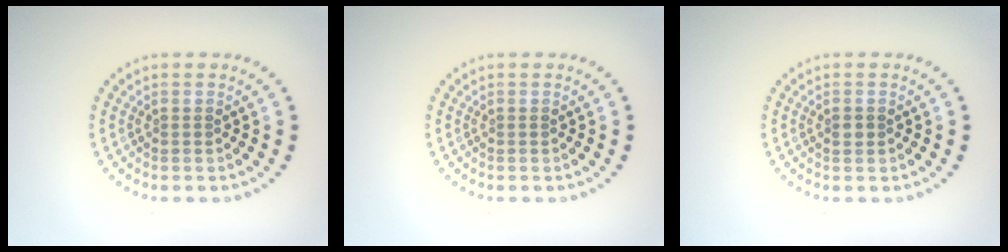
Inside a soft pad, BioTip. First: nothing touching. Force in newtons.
{"total": 0.0}
{"total": 1.2, "press": 1.2, "slide": 0.0}